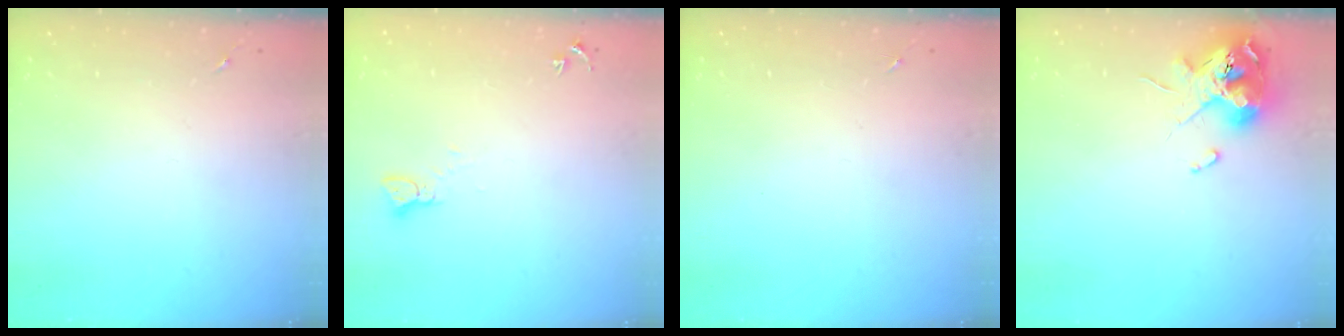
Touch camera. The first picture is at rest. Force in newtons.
{"total": 2.2, "press": 2.2, "slide": 0.2}
{"total": 0.0}
{"total": 11.9, "press": 11.8, "slide": 1.5}